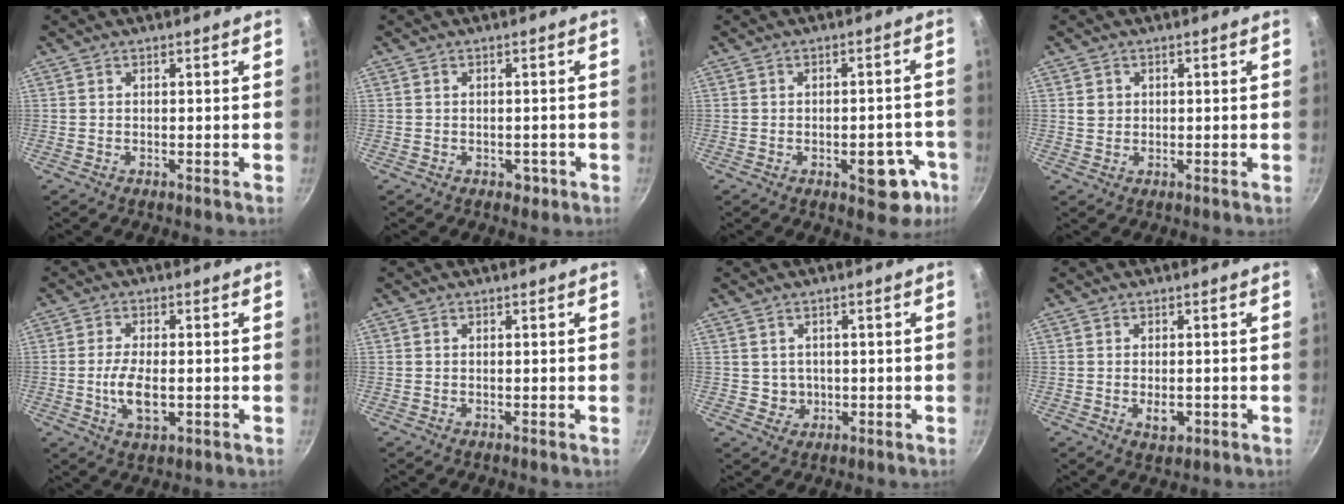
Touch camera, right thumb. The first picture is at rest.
{"total": 1.9, "force": [-0.8, 1.5, 0.9], "torque": [-0.001, 0.011, -0.001]}
{"total": 9.3, "force": [-3.8, 4.9, 6.9], "torque": [-0.036, 0.021, -0.044]}
{"total": 2.1, "force": [0.5, 1.9, 0.7], "torque": [-0.004, 0.004, 0.008]}
{"total": 6.9, "force": [-1.2, 3.2, 5.9], "torque": [-0.115, 0.001, -0.021]}
{"total": 0.0}
{"total": 2.8, "force": [0.2, 2.7, 0.7], "torque": [0.001, 0.001, 0.009]}
{"total": 3.5, "force": [-0.9, 2.0, 2.7], "torque": [-0.036, -0.001, -0.008]}